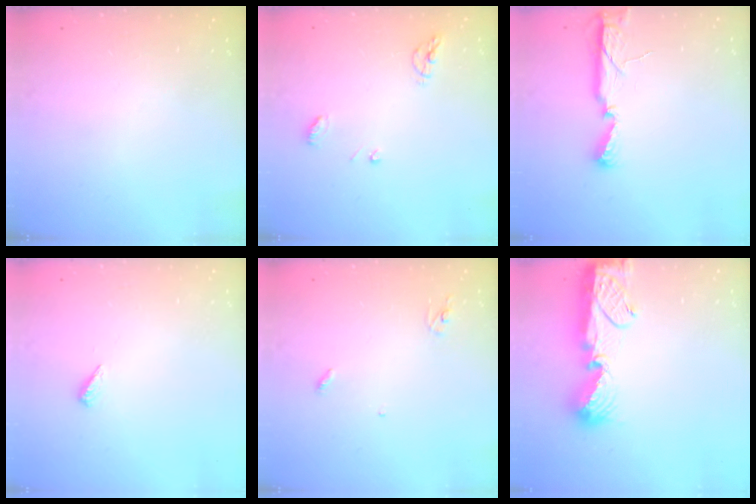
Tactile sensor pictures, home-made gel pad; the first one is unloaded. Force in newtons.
{"total": 6.3, "press": 6.3, "slide": 0.7}
{"total": 9.5, "press": 8.0, "slide": 5.2}
{"total": 4.8, "press": 4.8, "slide": 0.4}
{"total": 3.0, "press": 2.9, "slide": 0.2}
{"total": 15.7, "press": 15.6, "slide": 1.3}